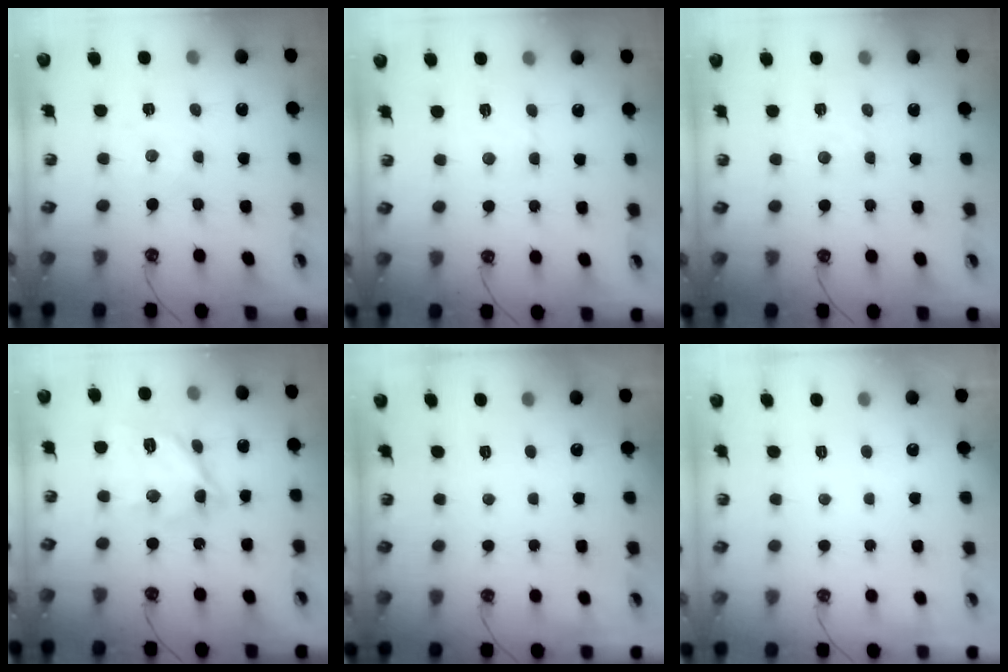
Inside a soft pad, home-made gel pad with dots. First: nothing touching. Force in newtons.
{"total": 2.9, "press": 2.8, "slide": 0.6}
{"total": 3.4, "press": 3.4, "slide": 0.5}
{"total": 15.3, "press": 15.2, "slide": 1.3}
{"total": 0.0}
{"total": 0.0}